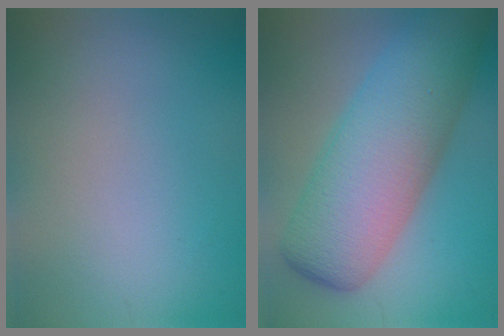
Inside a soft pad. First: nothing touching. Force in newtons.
{"total": 10.9, "press": 10.8, "slide": 0.4}